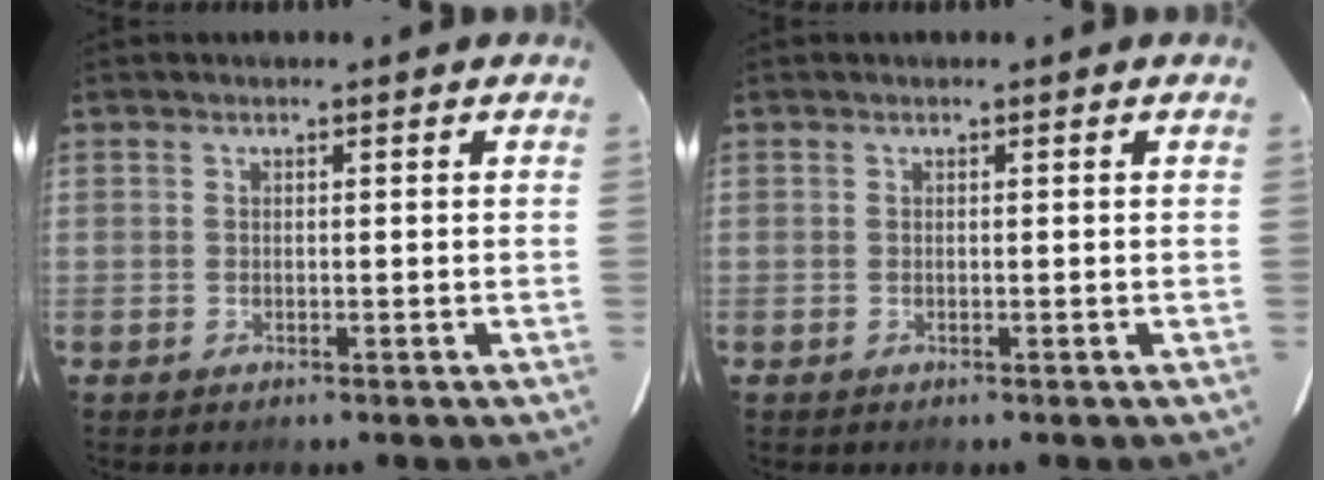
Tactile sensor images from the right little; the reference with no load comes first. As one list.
[{"total": 0.0}]